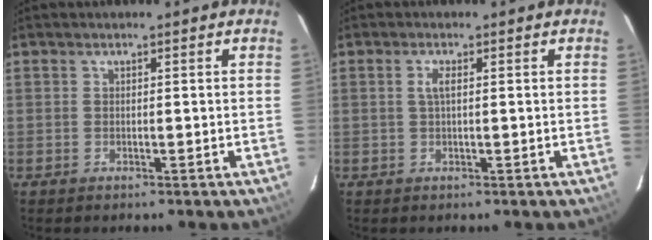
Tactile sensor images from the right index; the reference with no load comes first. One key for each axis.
{"total": 1.7, "fx": 0.3, "fy": 0.3, "fz": 1.6, "tx": -0.032, "ty": 0.002, "tz": 0.003}